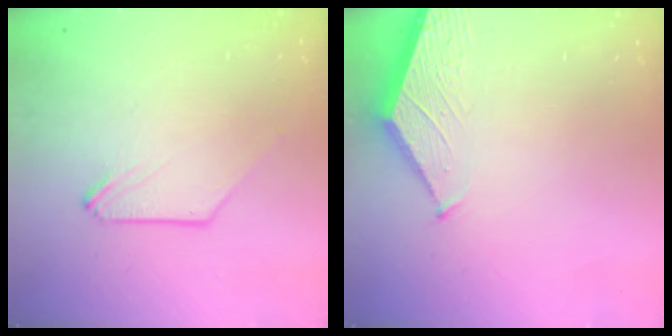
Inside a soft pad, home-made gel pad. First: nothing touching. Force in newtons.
{"total": 1.5, "press": 1.5, "slide": 0.2}